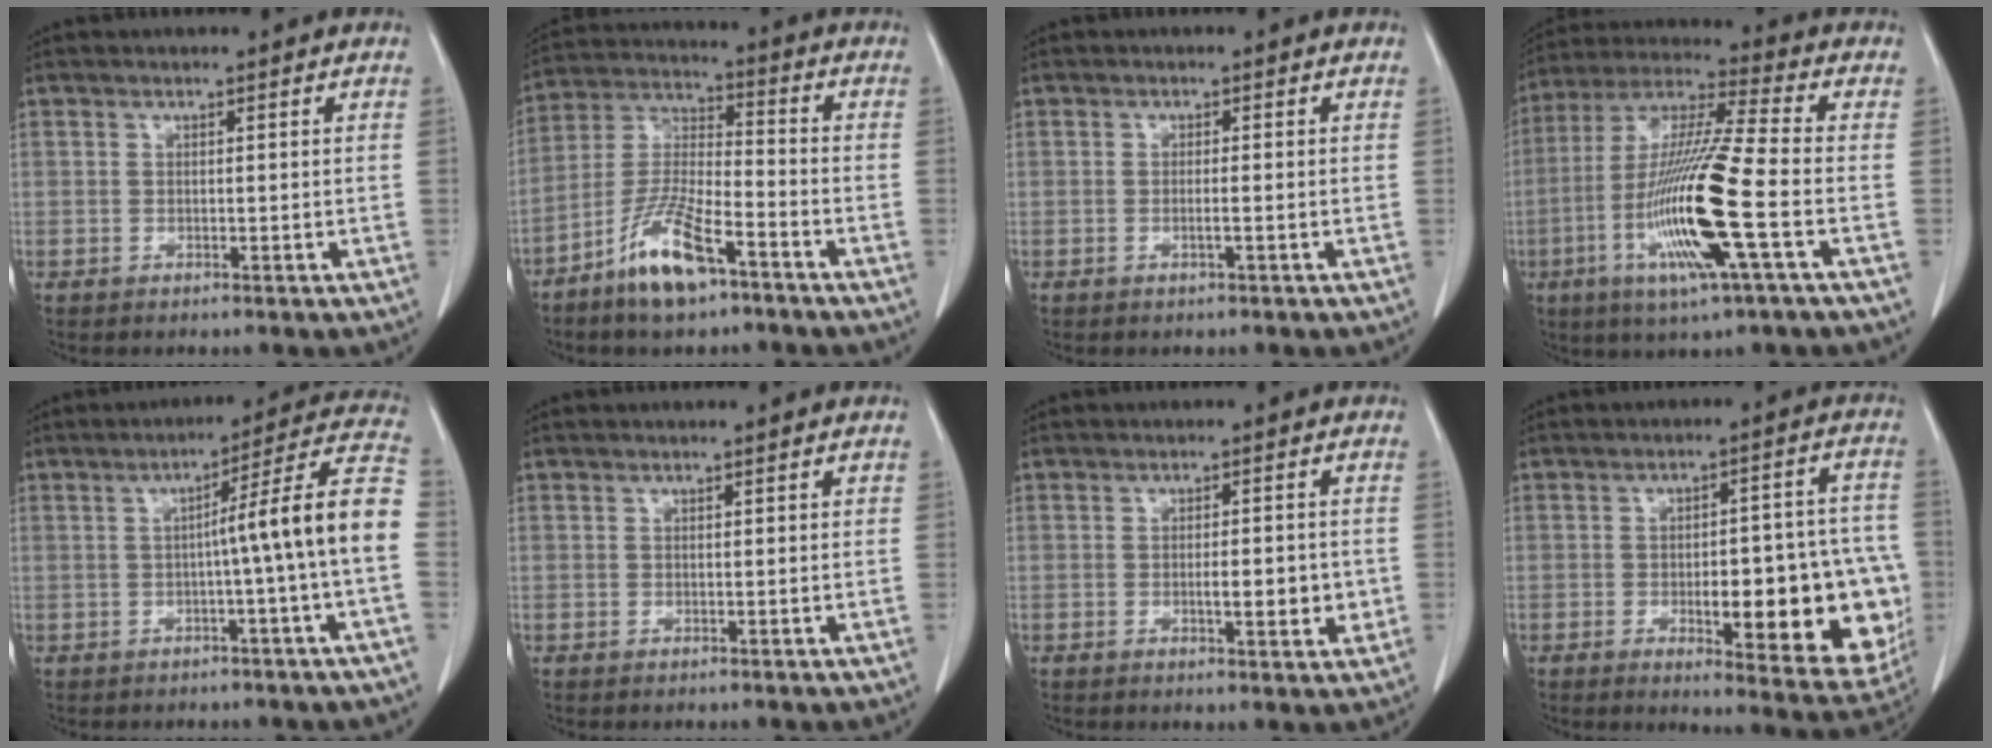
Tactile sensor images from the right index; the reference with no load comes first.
{"total": 11.4, "force": [-7.1, 2.6, 8.5], "torque": [-0.182, -0.010, -0.135]}
{"total": 1.1, "force": [-0.3, -0.2, 1.0], "torque": [-0.021, -0.002, -0.006]}
{"total": 17.6, "force": [-5.1, 0.3, 16.8], "torque": [-0.345, -0.018, -0.102]}
{"total": 11.9, "force": [-1.2, -1.8, 11.7], "torque": [-0.151, 0.026, -0.022]}
{"total": 0.6, "force": [0.2, 0.2, 0.6], "torque": [-0.007, 0.002, 0.002]}
{"total": 4.9, "force": [-0.7, 1.3, 4.6], "torque": [-0.070, -0.003, -0.007]}
{"total": 19.3, "force": [-4.1, 5.8, 18.0], "torque": [-0.147, 0.028, -0.025]}